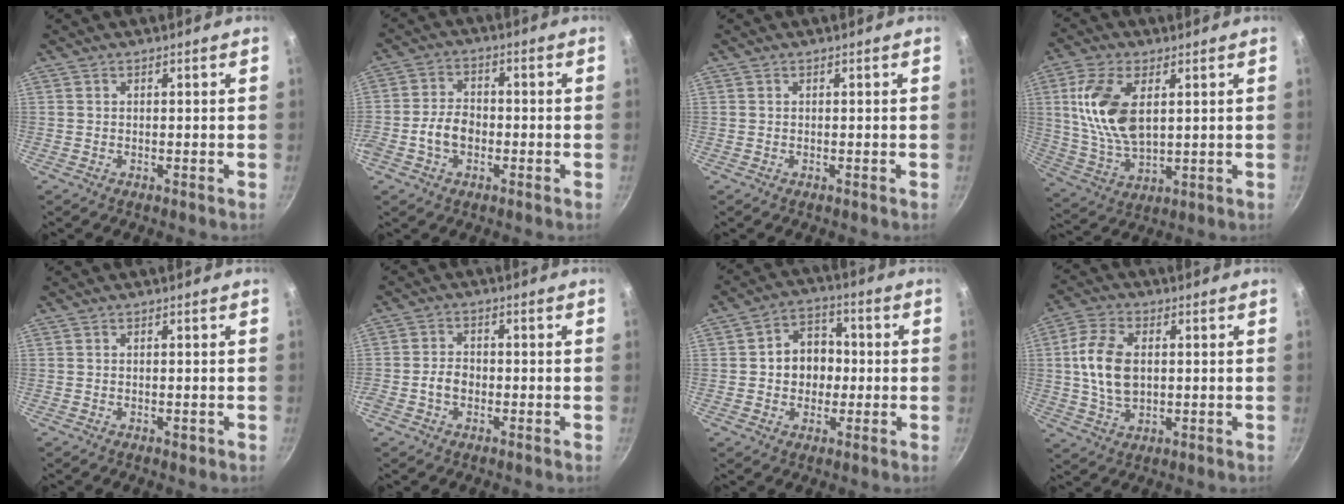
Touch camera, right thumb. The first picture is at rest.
{"total": 6.3, "force": [-1.9, 4.5, 4.0], "torque": [-0.061, 0.024, -0.041]}
{"total": 0.0}
{"total": 13.7, "force": [3.3, 7.3, 11.1], "torque": [-0.213, -0.015, 0.071]}
{"total": 0.9, "force": [-0.3, 0.5, 0.6], "torque": [-0.009, 0.000, -0.002]}
{"total": 3.7, "force": [-1.2, 2.8, 2.1], "torque": [-0.027, 0.017, -0.026]}
{"total": 9.2, "force": [-0.2, 7.6, 5.2], "torque": [-0.033, 0.016, -0.012]}
{"total": 10.3, "force": [1.0, 6.6, 7.9], "torque": [-0.145, 0.008, 0.019]}